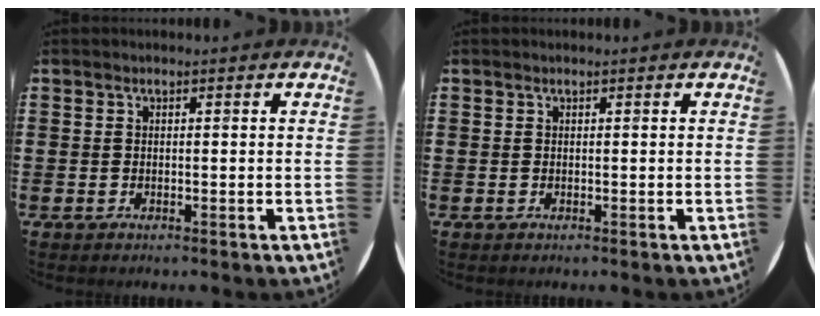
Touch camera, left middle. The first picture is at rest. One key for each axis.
{"total": 0.0}